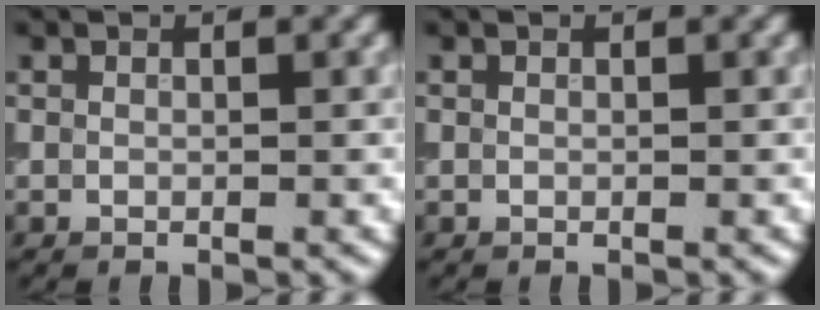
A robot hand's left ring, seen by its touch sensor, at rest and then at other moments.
{"total": 0.0}